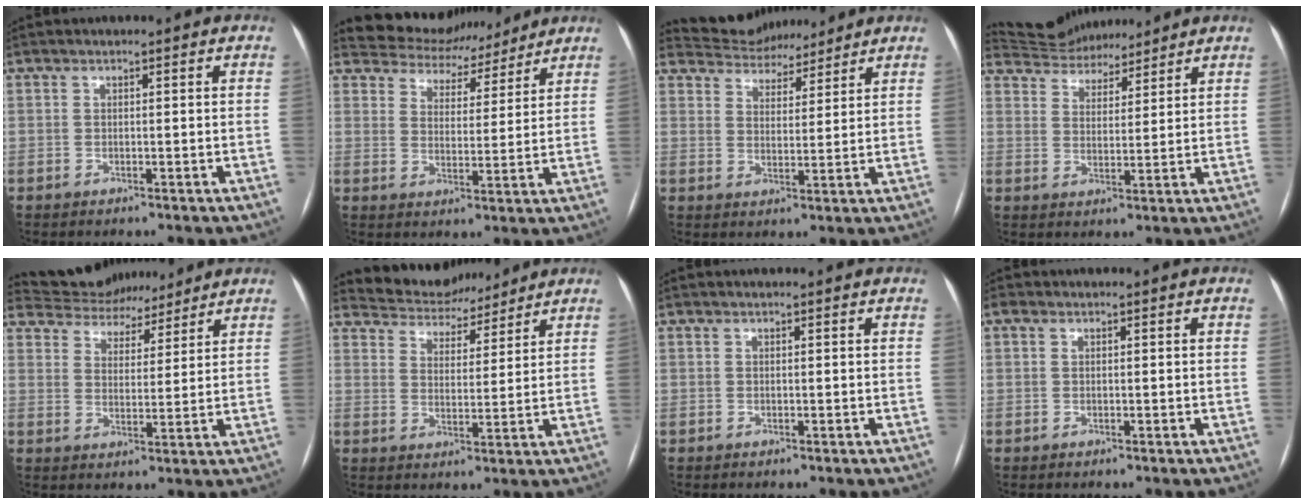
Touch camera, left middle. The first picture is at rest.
{"total": 10.5, "force": [9.7, 4.0, 0.7], "torque": [-0.002, 0.013, 0.139]}
{"total": 9.5, "force": [9.0, 2.8, 1.1], "torque": [-0.016, 0.013, 0.143]}
{"total": 11.7, "force": [11.1, 3.4, 1.6], "torque": [-0.028, 0.019, 0.182]}
{"total": 12.3, "force": [11.4, 4.2, 1.9], "torque": [-0.027, 0.015, 0.177]}
{"total": 9.5, "force": [9.0, 2.7, 1.0], "torque": [-0.017, 0.011, 0.145]}
{"total": 0.7, "force": [0.7, 0.0, 0.1], "torque": [-0.005, 0.004, 0.010]}
{"total": 0.6, "force": [0.2, 0.4, 0.3], "torque": [-0.011, 0.007, 0.004]}